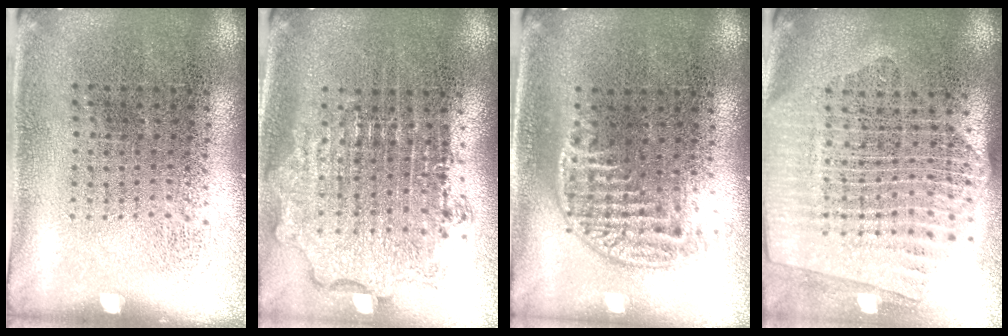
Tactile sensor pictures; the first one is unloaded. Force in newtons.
{"total": 1.9, "press": 1.5, "slide": 1.1}
{"total": 1.2, "press": 1.0, "slide": 0.6}
{"total": 2.3, "press": 2.1, "slide": 1.1}